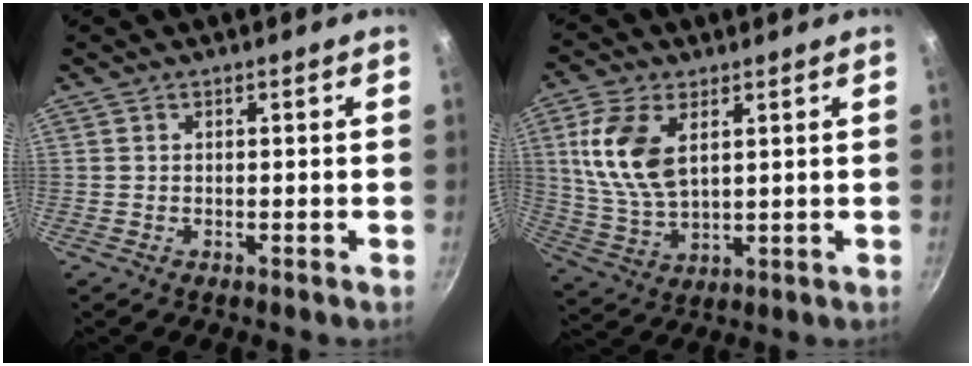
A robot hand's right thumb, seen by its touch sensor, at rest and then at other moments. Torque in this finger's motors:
{"motor_torque": [1.25, 1.87, 1.18, 0.09, 0.41]}